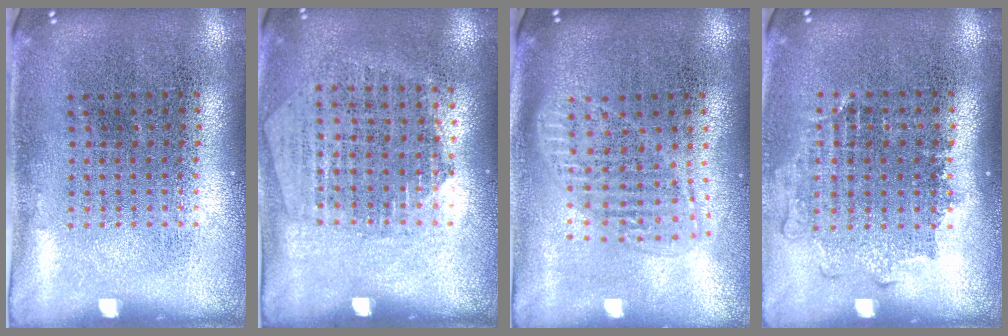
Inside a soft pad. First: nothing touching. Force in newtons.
{"total": 1.2, "press": 1.1, "slide": 0.4}
{"total": 1.7, "press": 1.4, "slide": 0.9}
{"total": 1.1, "press": 1.0, "slide": 0.5}